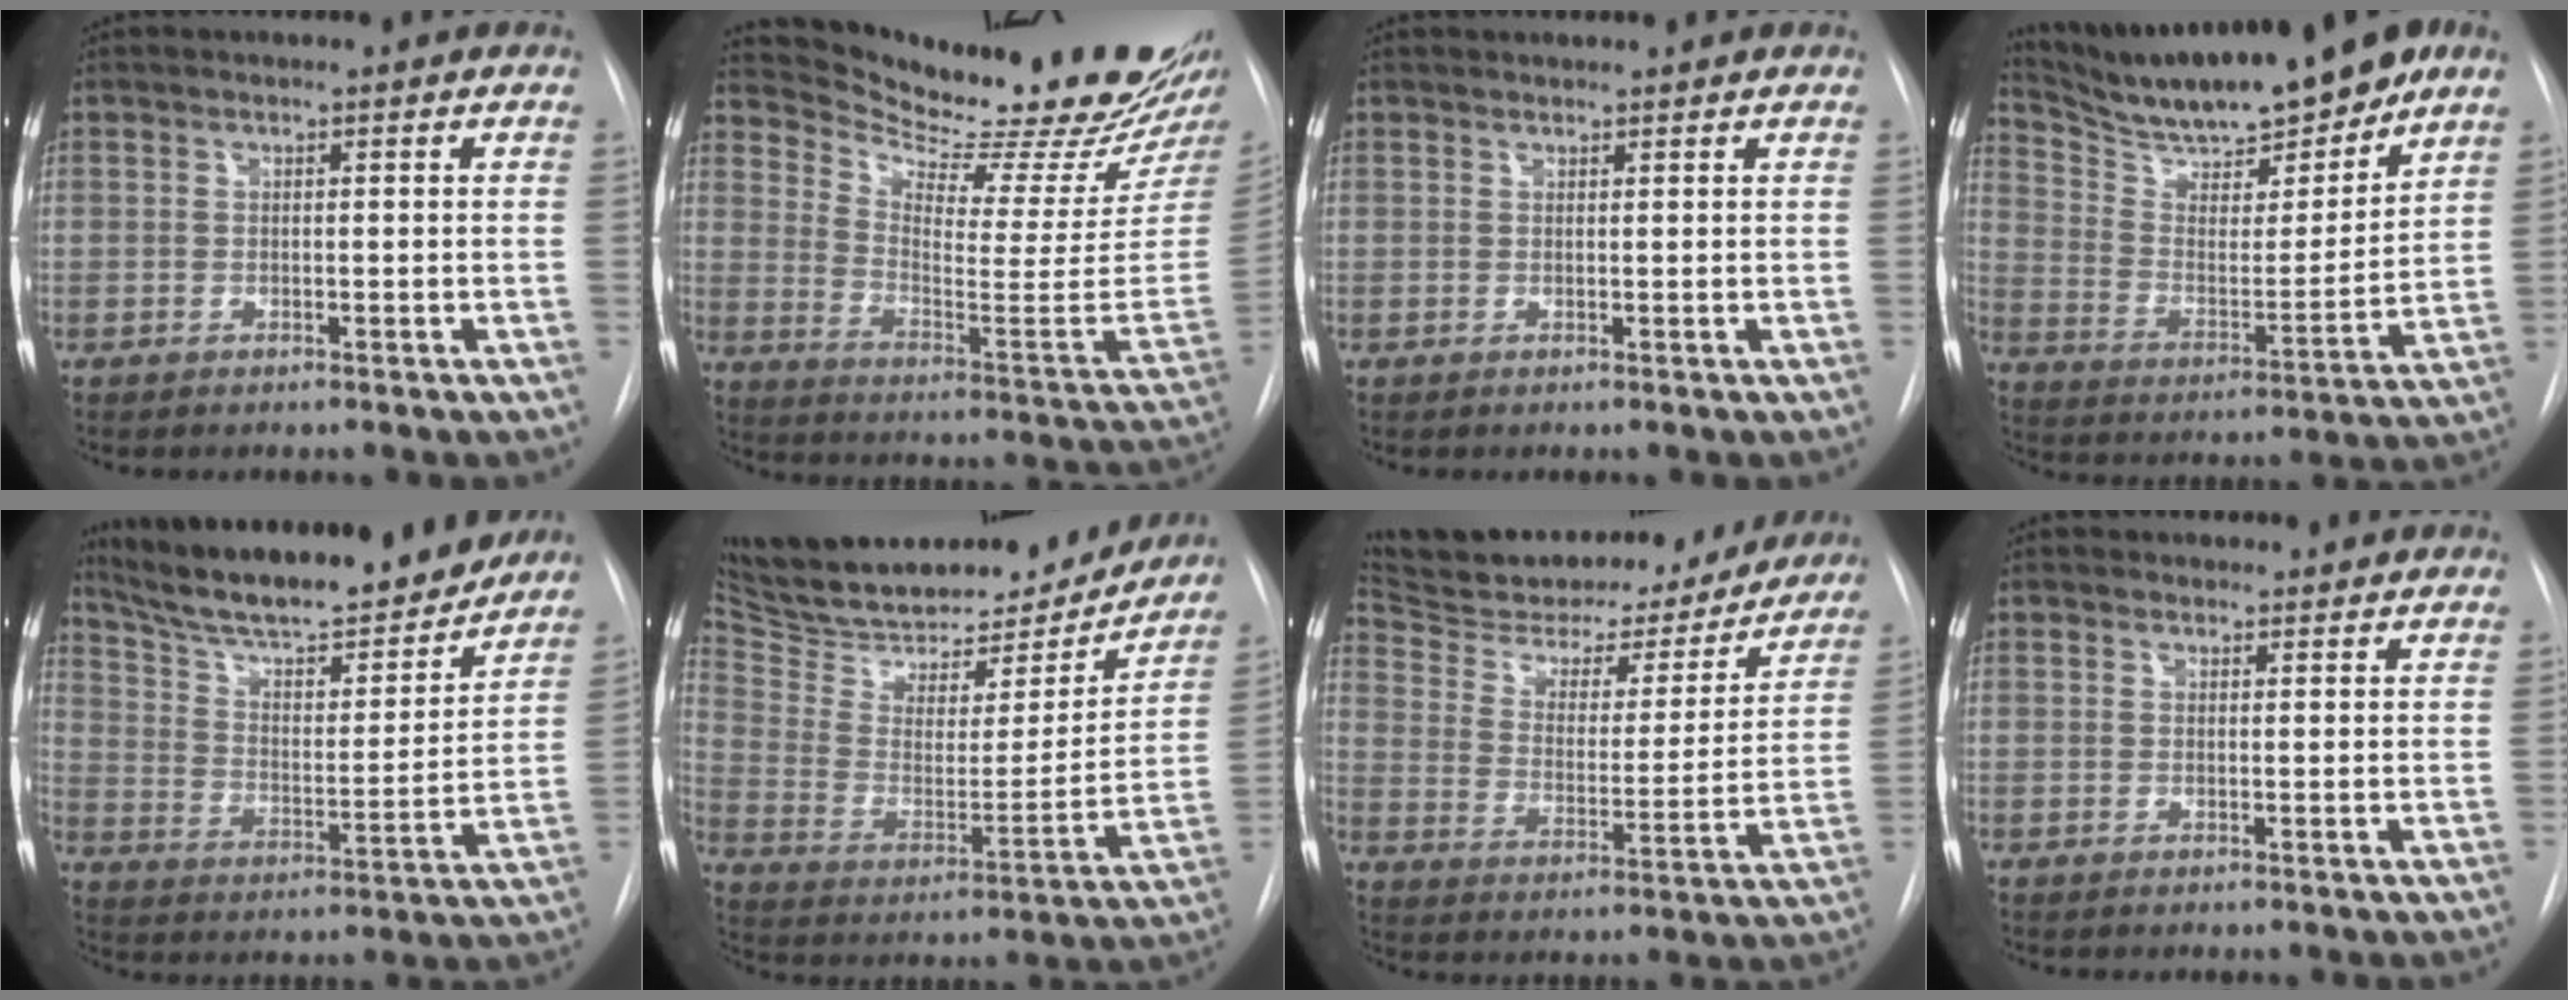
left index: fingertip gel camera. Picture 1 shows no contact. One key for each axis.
{"total": 26.0, "fx": 23.4, "fy": 1.0, "fz": 11.2, "tx": -0.181, "ty": -0.113, "tz": 0.320}
{"total": 2.1, "fx": 2.0, "fy": 0.3, "fz": 0.3, "tx": -0.008, "ty": 0.023, "tz": 0.032}
{"total": 19.6, "fx": 16.8, "fy": 2.6, "fz": 9.7, "tx": -0.166, "ty": -0.012, "tz": 0.275}
{"total": 22.0, "fx": 19.6, "fy": 3.2, "fz": 9.6, "tx": -0.162, "ty": -0.010, "tz": 0.298}
{"total": 27.7, "fx": 24.8, "fy": 9.2, "fz": 8.0, "tx": -0.150, "ty": -0.031, "tz": 0.359}
{"total": 26.0, "fx": 23.5, "fy": 6.8, "fz": 8.9, "tx": -0.152, "ty": -0.015, "tz": 0.322}
{"total": 4.8, "fx": 4.6, "fy": 1.4, "fz": 0.5, "tx": -0.002, "ty": 0.019, "tz": 0.052}